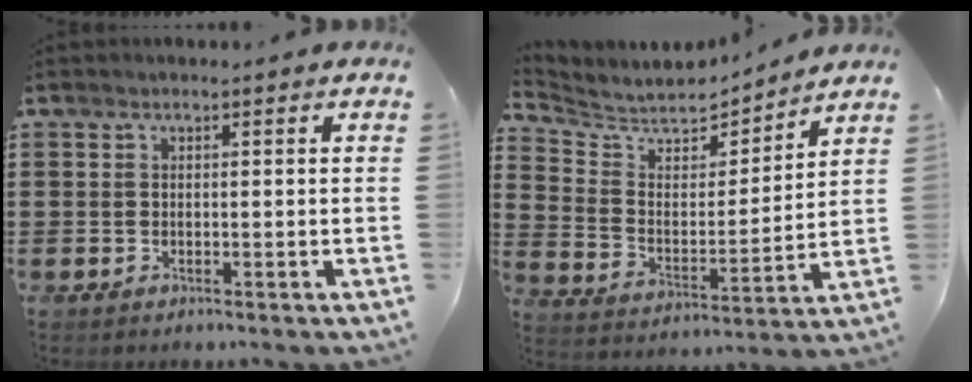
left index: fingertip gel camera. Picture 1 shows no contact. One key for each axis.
{"total": 6.1, "fx": 5.9, "fy": 1.4, "fz": 0.8, "tx": -0.054, "ty": -0.050, "tz": 0.099}